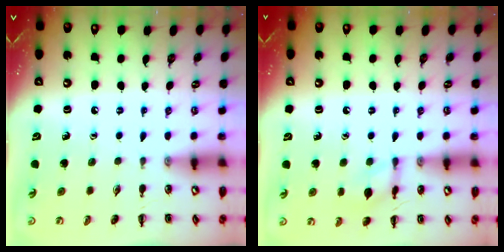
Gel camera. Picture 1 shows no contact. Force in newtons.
{"total": 8.3, "press": 8.2, "slide": 1.2}